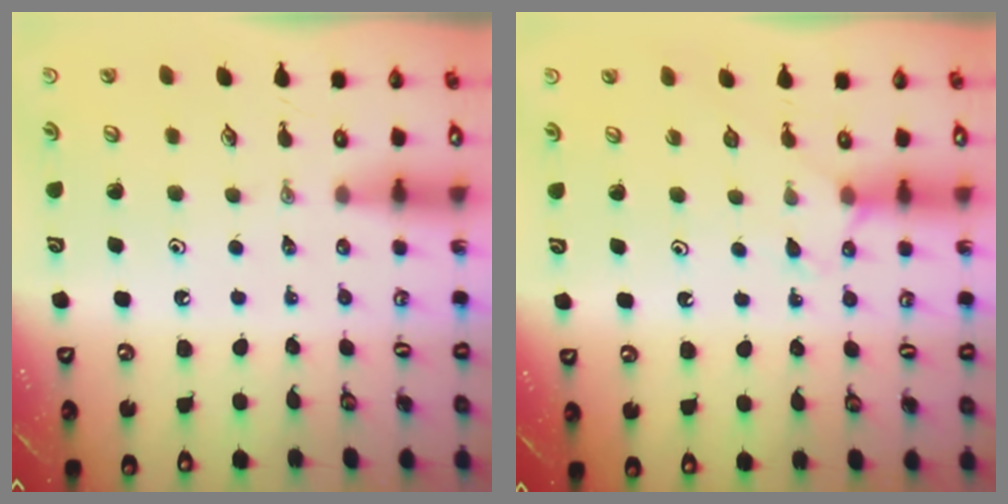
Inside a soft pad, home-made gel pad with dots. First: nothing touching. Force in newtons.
{"total": 4.5, "press": 4.4, "slide": 0.6}